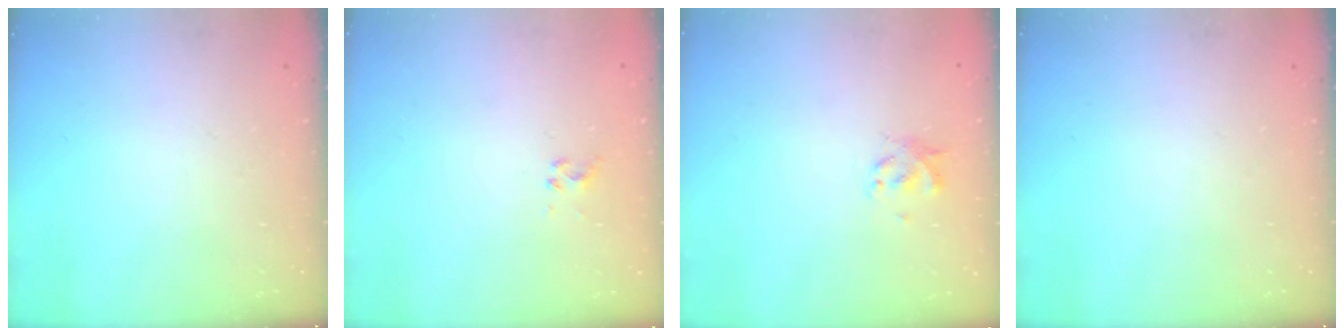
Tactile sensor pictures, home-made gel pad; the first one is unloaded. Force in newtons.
{"total": 2.3, "press": 2.1, "slide": 1.0}
{"total": 2.8, "press": 2.8, "slide": 0.6}
{"total": 0.0}